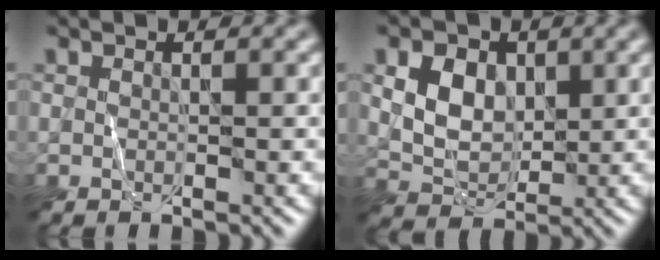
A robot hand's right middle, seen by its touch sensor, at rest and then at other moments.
{"total": 4.5, "force": [1.4, 3.4, 2.6], "torque": [-0.053, -0.002, 0.025]}